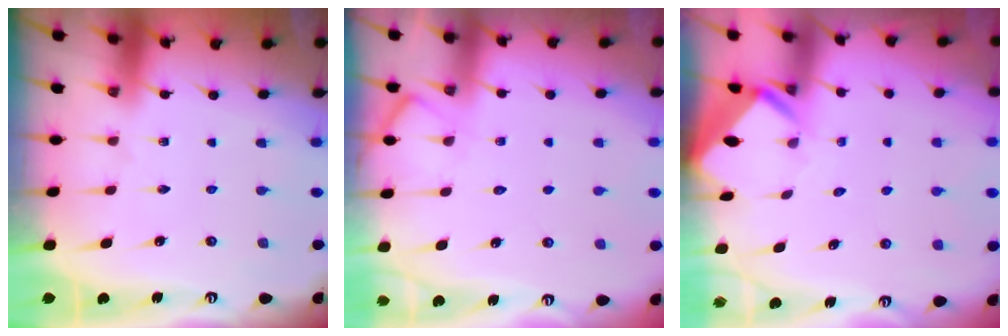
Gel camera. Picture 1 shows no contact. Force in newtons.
{"total": 6.5, "press": 6.5, "slide": 0.8}
{"total": 3.0, "press": 3.0, "slide": 0.3}